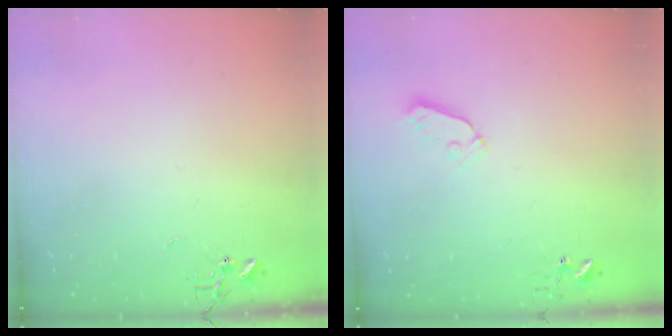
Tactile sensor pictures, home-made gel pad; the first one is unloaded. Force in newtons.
{"total": 4.1, "press": 4.1, "slide": 0.1}